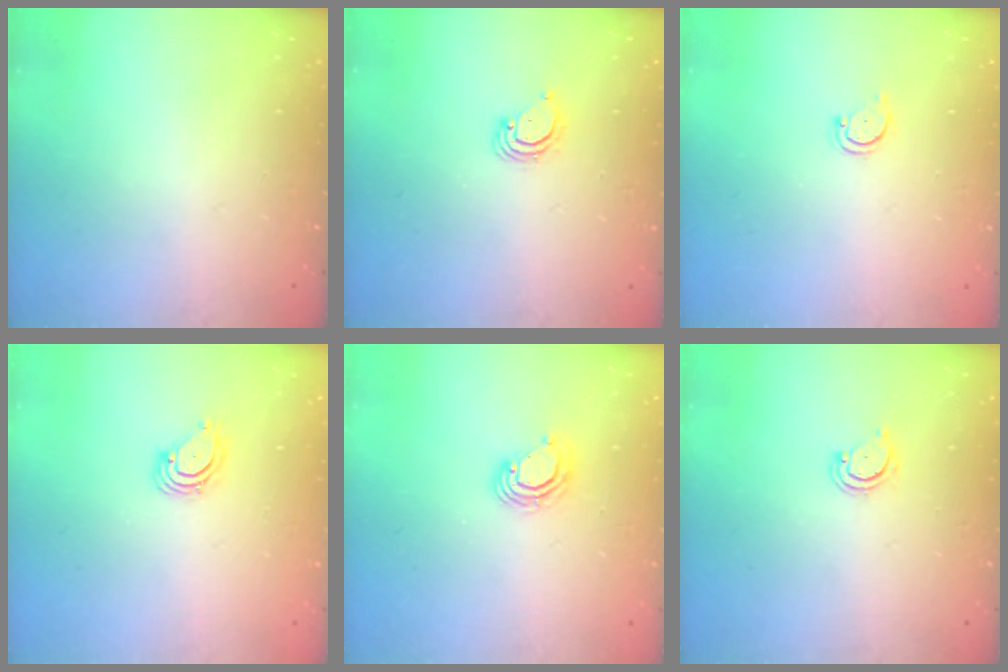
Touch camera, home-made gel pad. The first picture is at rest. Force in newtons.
{"total": 3.4, "press": 3.4, "slide": 0.1}
{"total": 2.8, "press": 2.8, "slide": 0.3}
{"total": 3.4, "press": 3.4, "slide": 0.3}
{"total": 5.6, "press": 5.6, "slide": 0.3}
{"total": 2.6, "press": 2.6, "slide": 0.3}